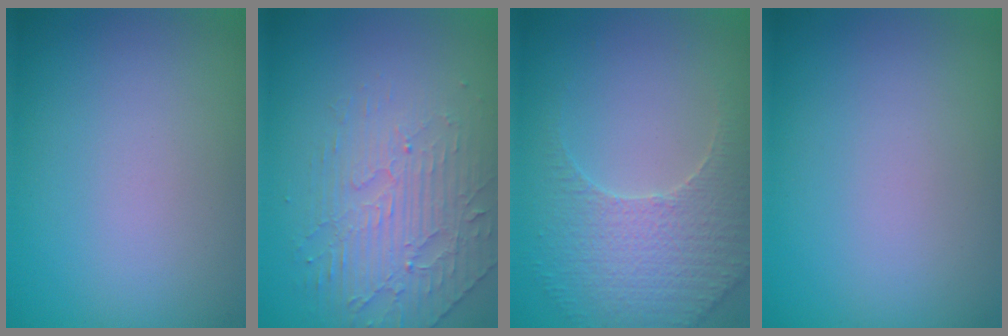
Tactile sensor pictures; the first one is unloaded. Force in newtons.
{"total": 4.6, "press": 3.2, "slide": 3.2}
{"total": 3.7, "press": 3.5, "slide": 1.2}
{"total": 0.0}